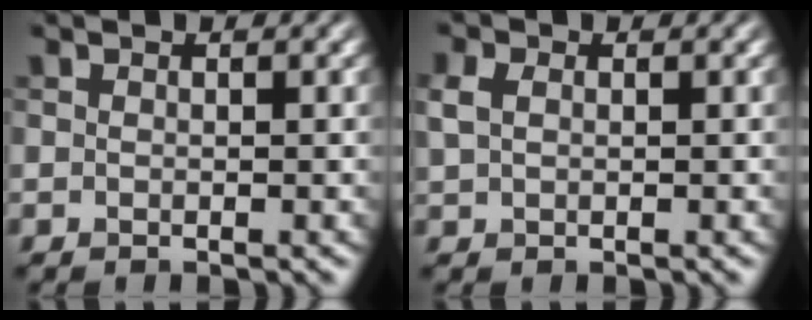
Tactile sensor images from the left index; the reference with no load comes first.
{"total": 1.8, "force": [0.5, 1.4, 1.1], "torque": [-0.028, 0.004, 0.009]}